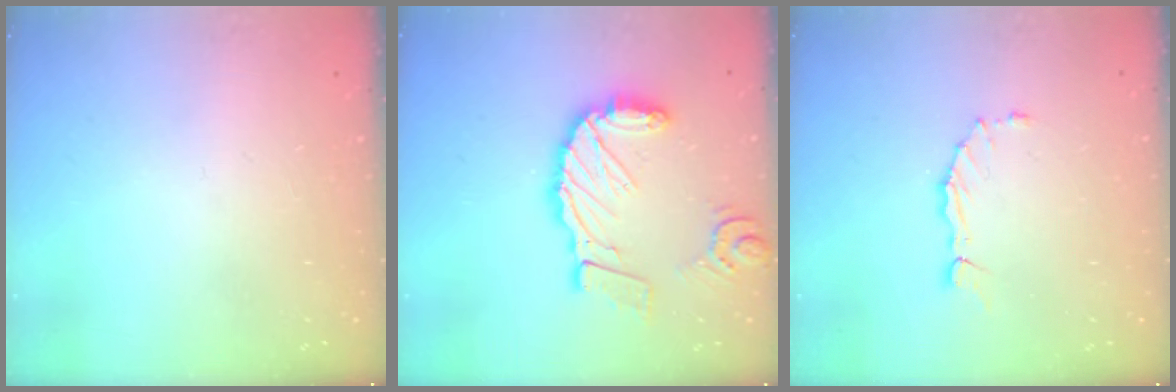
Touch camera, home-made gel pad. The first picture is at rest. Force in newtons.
{"total": 14.2, "press": 14.2, "slide": 1.5}
{"total": 1.6, "press": 1.6, "slide": 0.3}